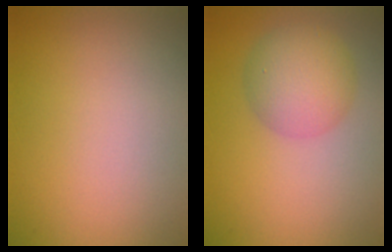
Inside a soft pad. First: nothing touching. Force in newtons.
{"total": 4.5, "press": 4.5, "slide": 0.1}